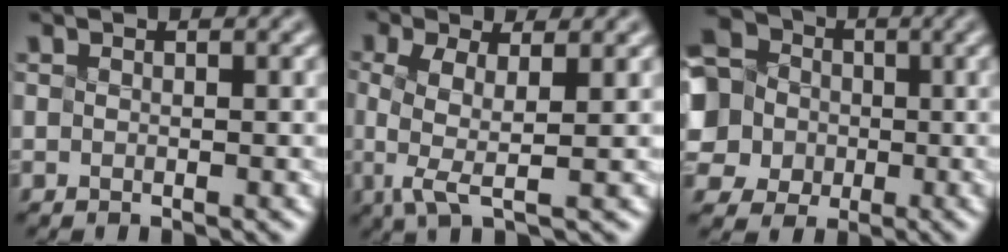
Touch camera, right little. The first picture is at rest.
{"total": 2.0, "force": [-1.4, -0.5, 1.4], "torque": [-0.059, -0.017, 0.000]}
{"total": 9.2, "force": [-2.2, 8.7, 2.1], "torque": [-0.111, 0.008, -0.038]}